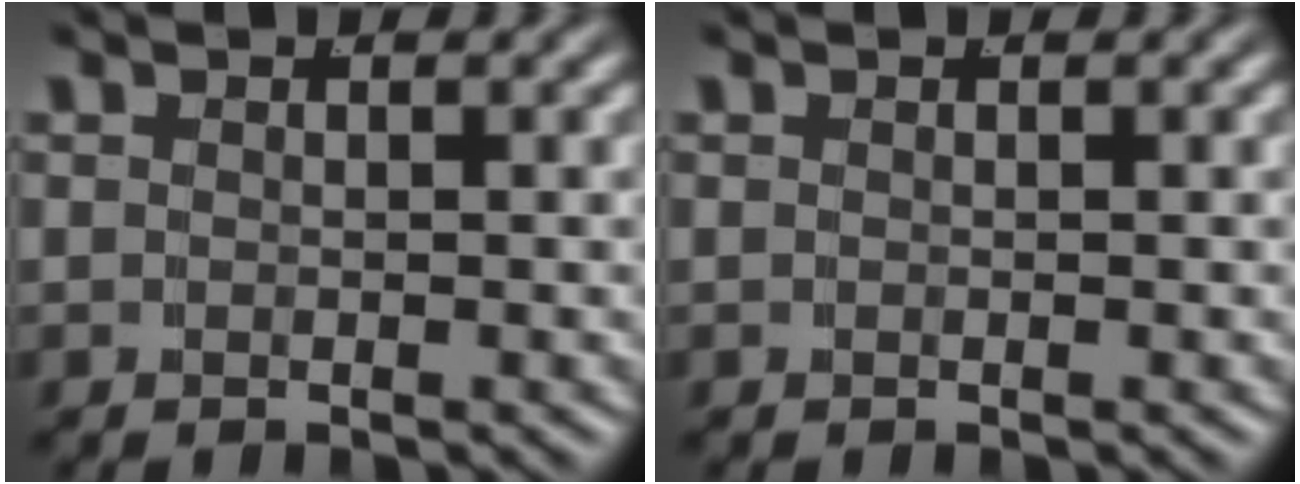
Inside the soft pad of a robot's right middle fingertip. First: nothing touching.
{"total": 0.0}